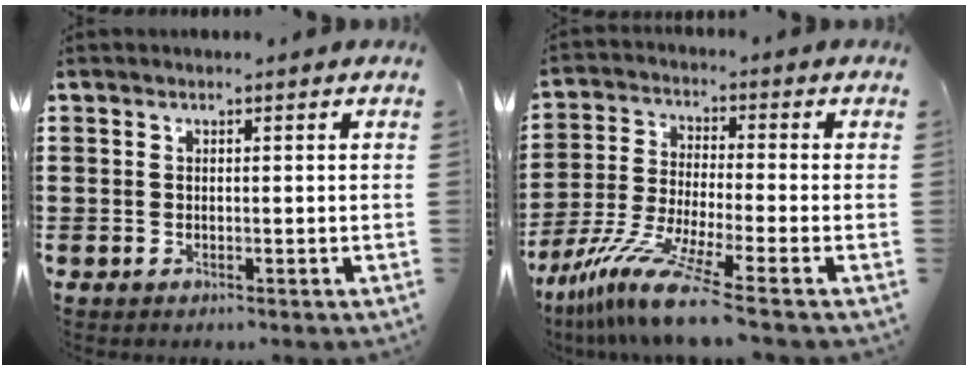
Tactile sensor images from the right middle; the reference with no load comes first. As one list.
[{"total": 9.7, "force": [-7.3, -0.1, 6.3], "torque": [-0.139, -0.011, -0.147]}]